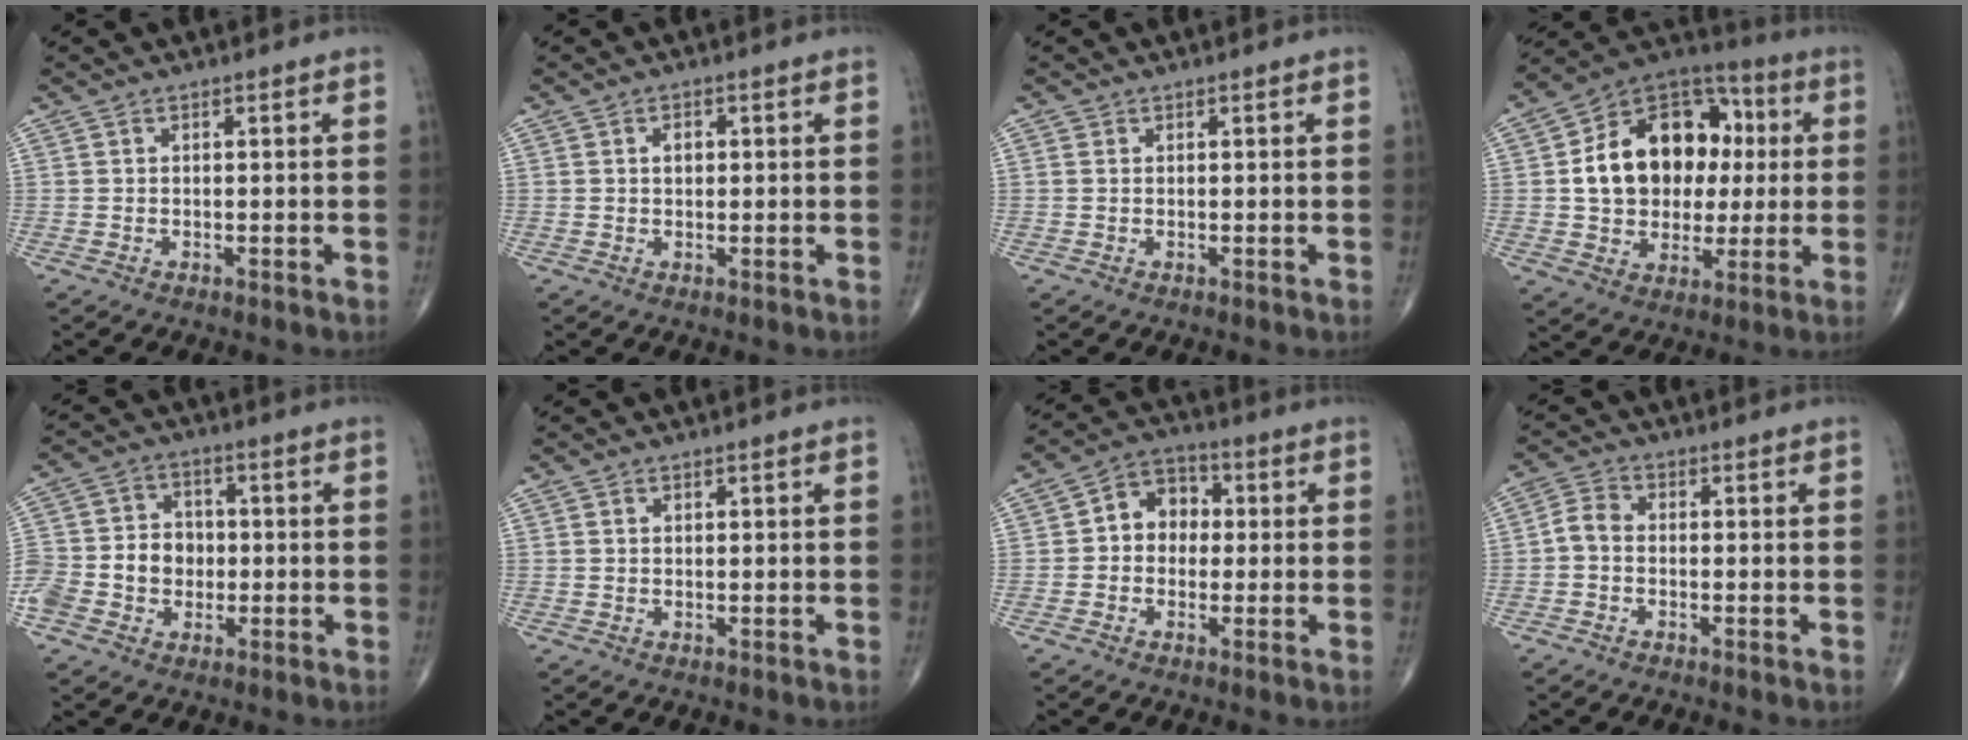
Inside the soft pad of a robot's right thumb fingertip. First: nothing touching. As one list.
[{"total": 2.0, "force": [0.3, 1.4, 1.4], "torque": [-0.014, 0.003, 0.003]}, {"total": 0.7, "force": [0.1, 0.7, 0.3], "torque": [-0.003, 0.001, 0.002]}, {"total": 20.7, "force": [2.3, 15.4, 13.7], "torque": [-0.180, 0.027, 0.039]}, {"total": 12.9, "force": [-2.2, 10.7, 6.8], "torque": [-0.121, 0.031, -0.039]}, {"total": 0.8, "force": [0.2, 0.6, 0.4], "torque": [-0.006, 0.000, 0.004]}, {"total": 7.7, "force": [0.4, 6.3, 4.4], "torque": [-0.036, 0.024, -0.009]}, {"total": 3.6, "force": [-0.8, 2.6, 2.4], "torque": [-0.042, 0.013, -0.029]}]